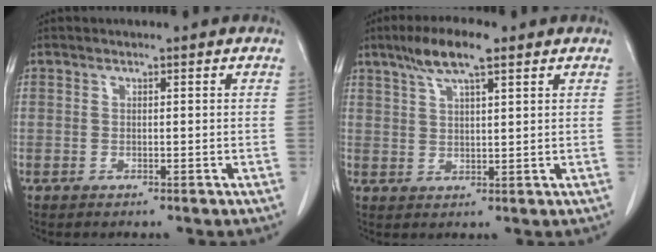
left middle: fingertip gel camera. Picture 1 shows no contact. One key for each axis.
{"total": 7.1, "fx": 4.6, "fy": 1.1, "fz": 5.2, "tx": -0.105, "ty": 0.012, "tz": 0.083}